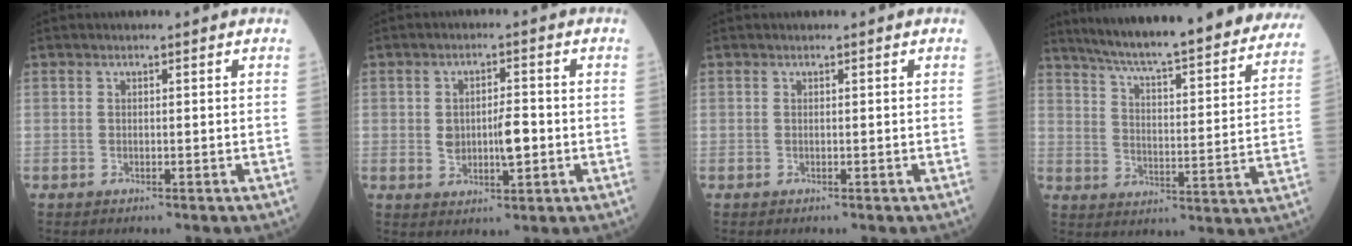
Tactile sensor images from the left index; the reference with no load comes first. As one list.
[{"total": 5.5, "force": [-0.5, 2.5, 4.8], "torque": [-0.083, 0.006, -0.003]}, {"total": 0.0}, {"total": 33.0, "force": [29.1, 3.8, 15.1], "torque": [-0.233, -0.066, 0.365]}]